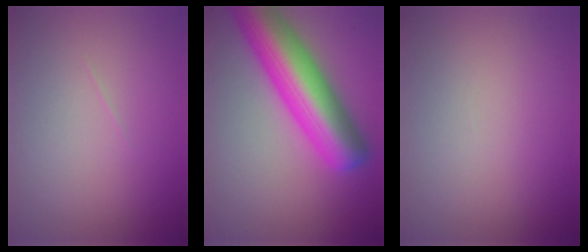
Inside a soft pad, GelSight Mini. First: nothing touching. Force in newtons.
{"total": 10.1, "press": 10.1, "slide": 0.4}
{"total": 0.0}